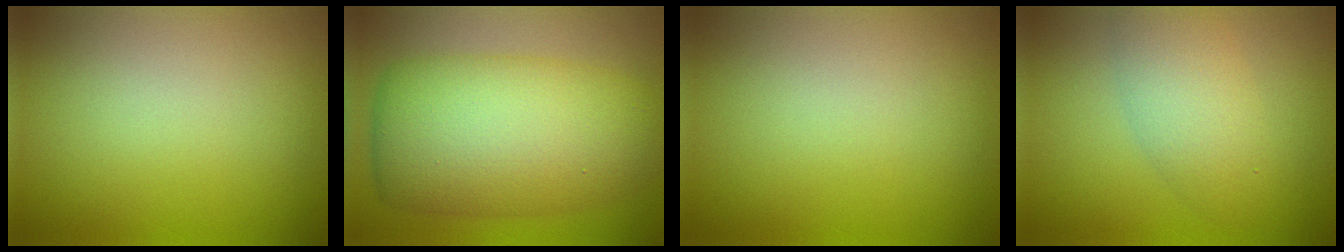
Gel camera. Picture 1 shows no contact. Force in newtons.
{"total": 11.7, "press": 11.7, "slide": 0.0}
{"total": 0.0}
{"total": 3.9, "press": 3.9, "slide": 0.1}